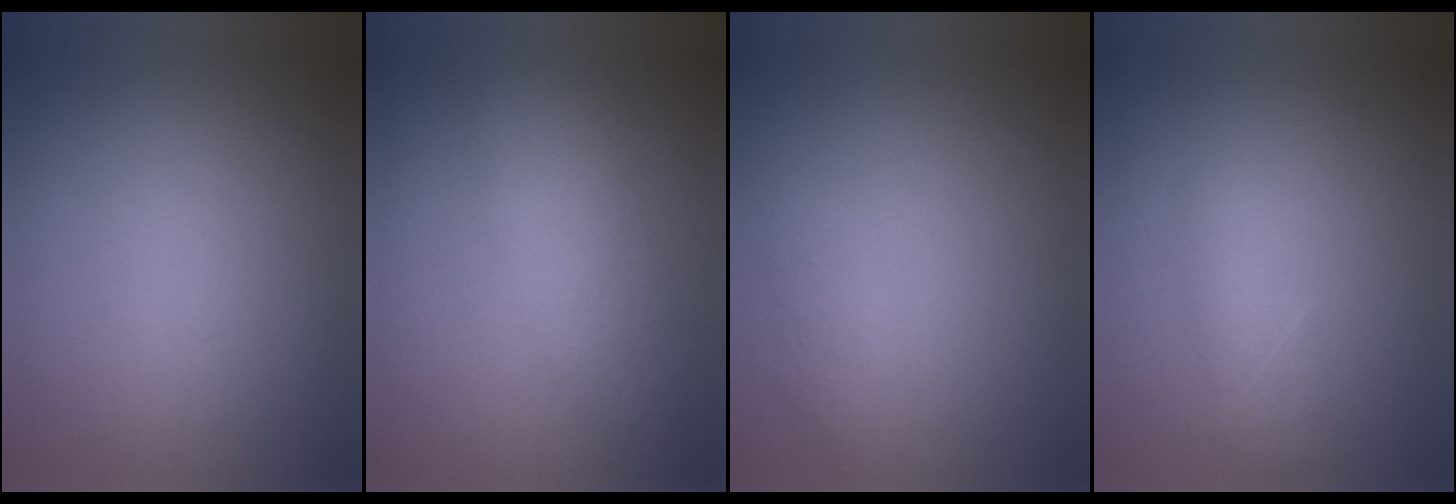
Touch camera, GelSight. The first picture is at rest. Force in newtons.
{"total": 3.7}
{"total": 2.1}
{"total": 2.1}